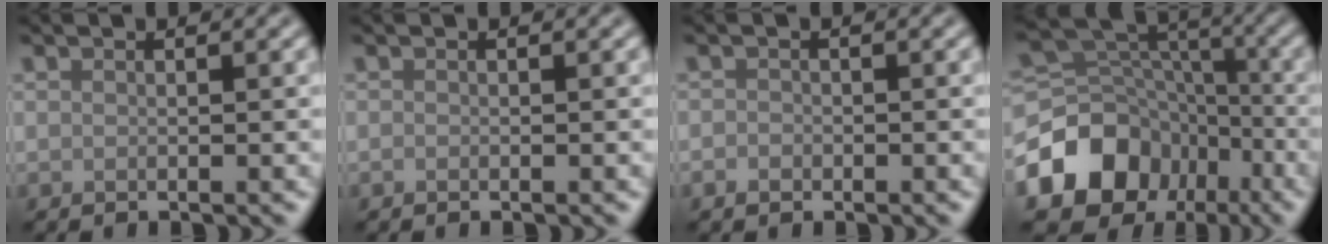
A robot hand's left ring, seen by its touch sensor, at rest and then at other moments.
{"total": 0.0}
{"total": 0.9, "force": [-0.5, 0.8, 0.3], "torque": [-0.003, -0.002, -0.011]}
{"total": 11.4, "force": [-5.3, 8.9, 4.7], "torque": [-0.108, -0.003, -0.094]}